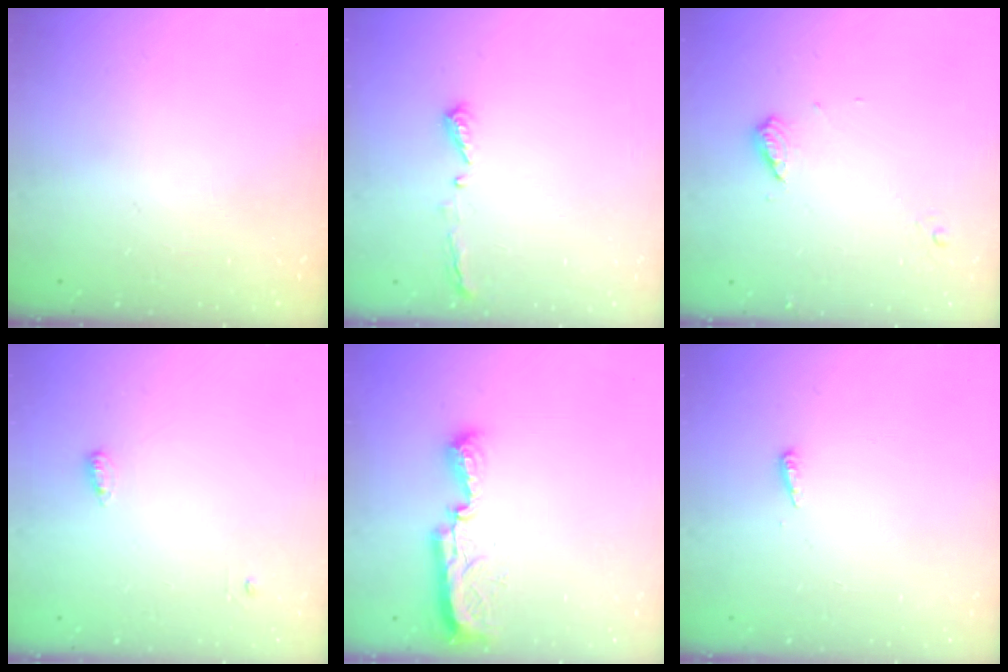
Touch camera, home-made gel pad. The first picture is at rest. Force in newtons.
{"total": 4.4, "press": 4.3, "slide": 0.6}
{"total": 6.4, "press": 6.4, "slide": 0.7}
{"total": 3.7, "press": 3.6, "slide": 1.0}
{"total": 8.3, "press": 8.3, "slide": 0.9}
{"total": 3.8, "press": 3.7, "slide": 0.6}